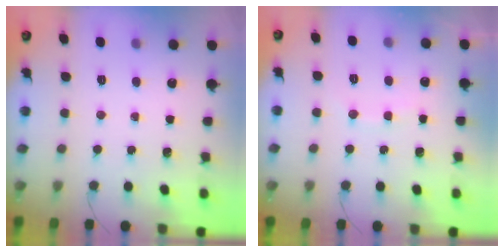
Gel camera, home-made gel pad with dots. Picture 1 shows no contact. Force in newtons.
{"total": 6.7, "press": 6.6, "slide": 1.2}